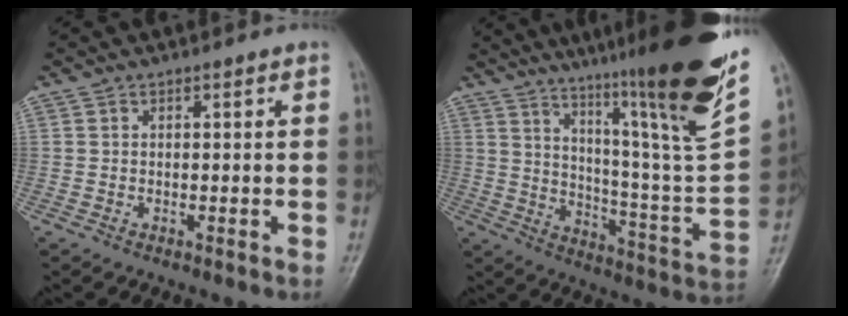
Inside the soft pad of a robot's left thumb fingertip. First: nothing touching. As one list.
[{"total": 29.6, "force": [18.8, 2.7, 22.6], "torque": [-0.318, -0.095, 0.281]}]